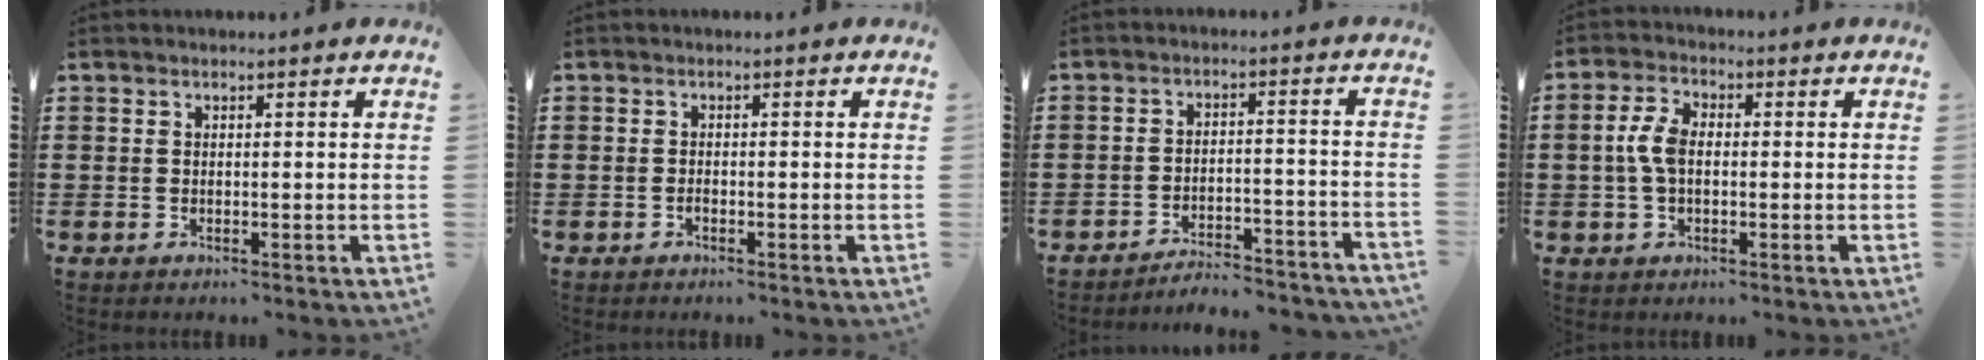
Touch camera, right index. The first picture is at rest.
{"total": 0.7, "force": [-0.6, 0.2, 0.3], "torque": [-0.008, -0.004, -0.011]}
{"total": 4.3, "force": [-4.2, 0.1, 0.7], "torque": [-0.017, 0.002, -0.087]}
{"total": 5.0, "force": [-0.1, 2.7, 4.2], "torque": [-0.105, 0.001, -0.008]}